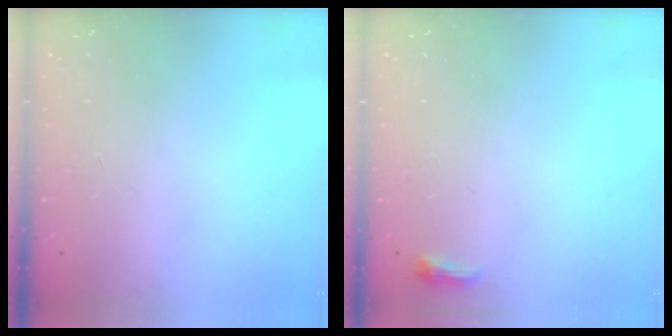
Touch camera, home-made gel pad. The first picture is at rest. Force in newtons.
{"total": 3.6, "press": 3.4, "slide": 1.0}